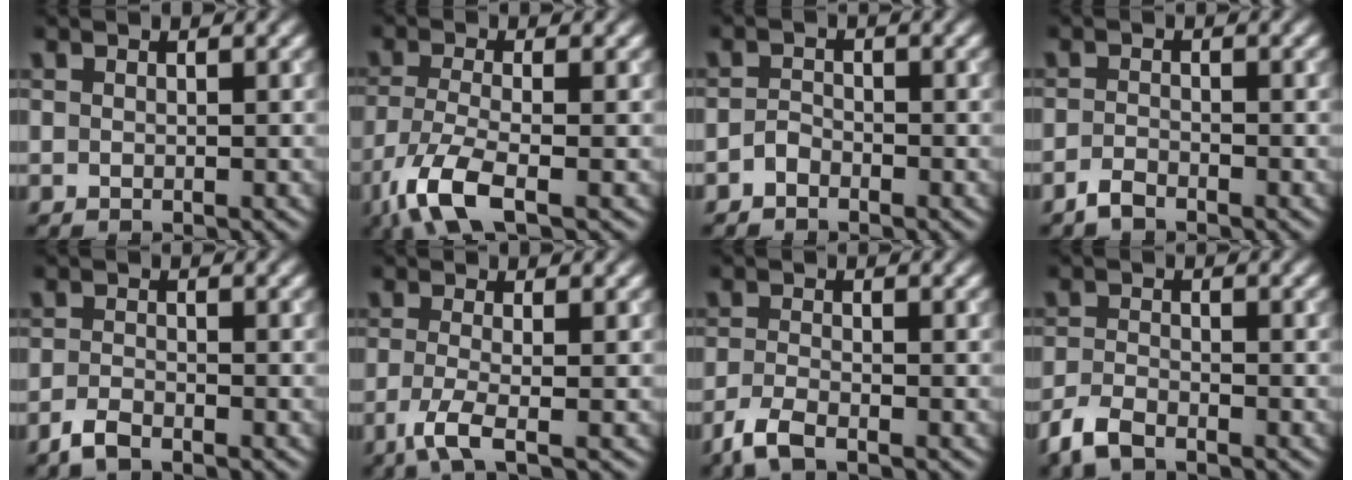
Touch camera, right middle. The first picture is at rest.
{"total": 5.7, "force": [-3.5, 1.5, 4.2], "torque": [-0.100, -0.016, -0.076]}
{"total": 1.1, "force": [-1.0, 0.5, 0.3], "torque": [-0.009, 0.002, -0.022]}
{"total": 1.4, "force": [-1.3, 0.2, 0.5], "torque": [-0.014, 0.000, -0.030]}
{"total": 1.7, "force": [-1.5, 0.4, 0.8], "torque": [-0.024, -0.003, -0.035]}
{"total": 3.4, "force": [-1.6, 0.8, 2.9], "torque": [-0.059, -0.009, -0.040]}
{"total": 2.7, "force": [-2.1, 0.6, 1.6], "torque": [-0.042, -0.008, -0.050]}
{"total": 2.7, "force": [-2.3, 0.8, 1.2], "torque": [-0.032, -0.007, -0.055]}